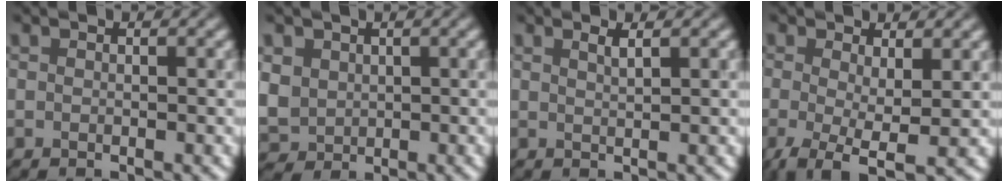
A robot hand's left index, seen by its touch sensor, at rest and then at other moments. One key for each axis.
{"total": 2.8, "fx": 1.0, "fy": 2.6, "fz": 0.5, "tx": -0.026, "ty": 0.002, "tz": 0.024}
{"total": 1.2, "fx": 0.8, "fy": 0.2, "fz": 0.9, "tx": -0.008, "ty": 0.008, "tz": 0.011}
{"total": 5.0, "fx": -1.1, "fy": 1.7, "fz": 4.6, "tx": -0.097, "ty": -0.009, "tz": -0.020}